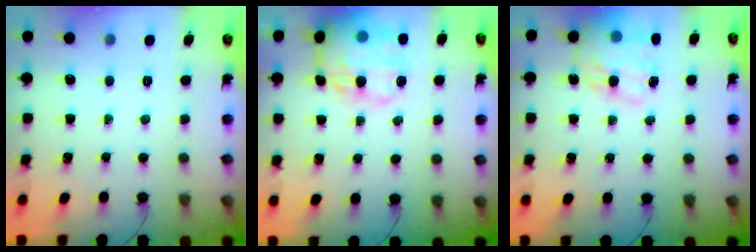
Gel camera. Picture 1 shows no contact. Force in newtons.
{"total": 21.0, "press": 20.8, "slide": 2.8}
{"total": 17.8, "press": 17.3, "slide": 4.4}